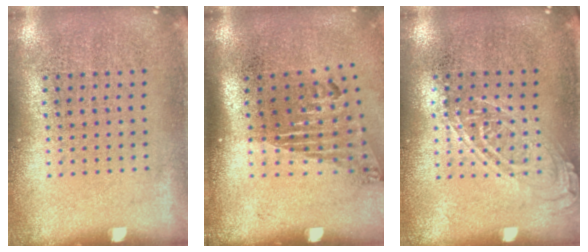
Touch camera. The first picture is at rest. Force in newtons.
{"total": 1.7, "press": 1.1, "slide": 1.3}
{"total": 1.2, "press": 1.1, "slide": 0.4}